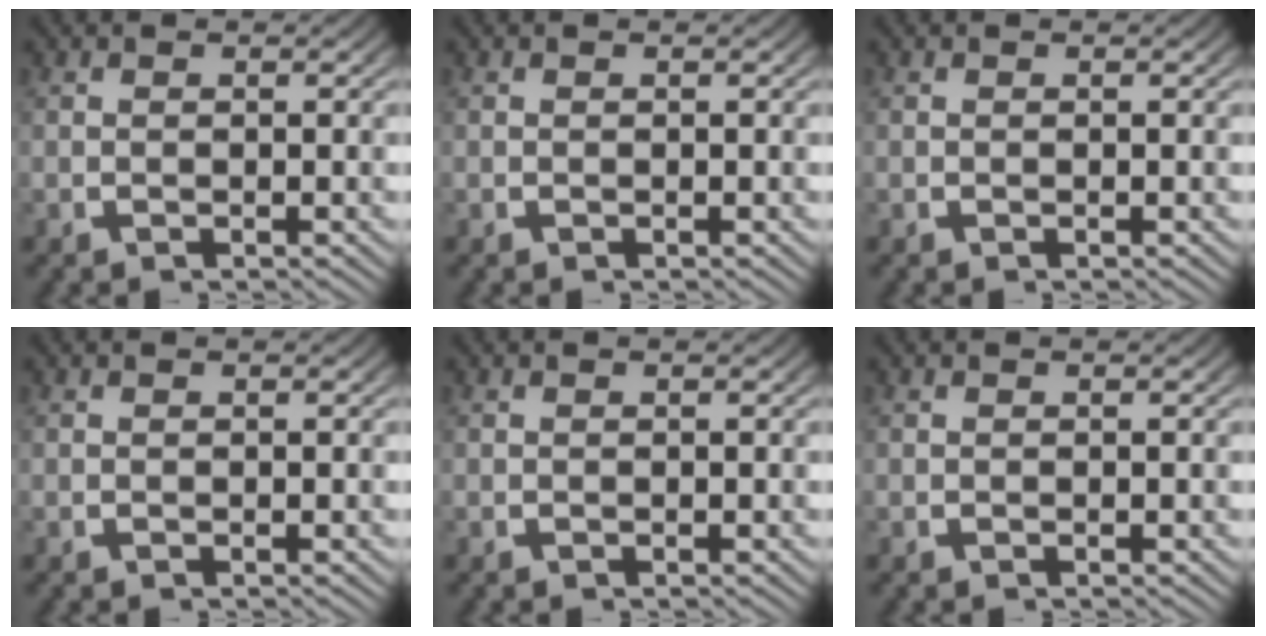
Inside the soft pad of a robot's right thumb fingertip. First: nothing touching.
{"total": 0.0}
{"total": 0.0}
{"total": 0.0}
{"total": 0.0}
{"total": 0.0}